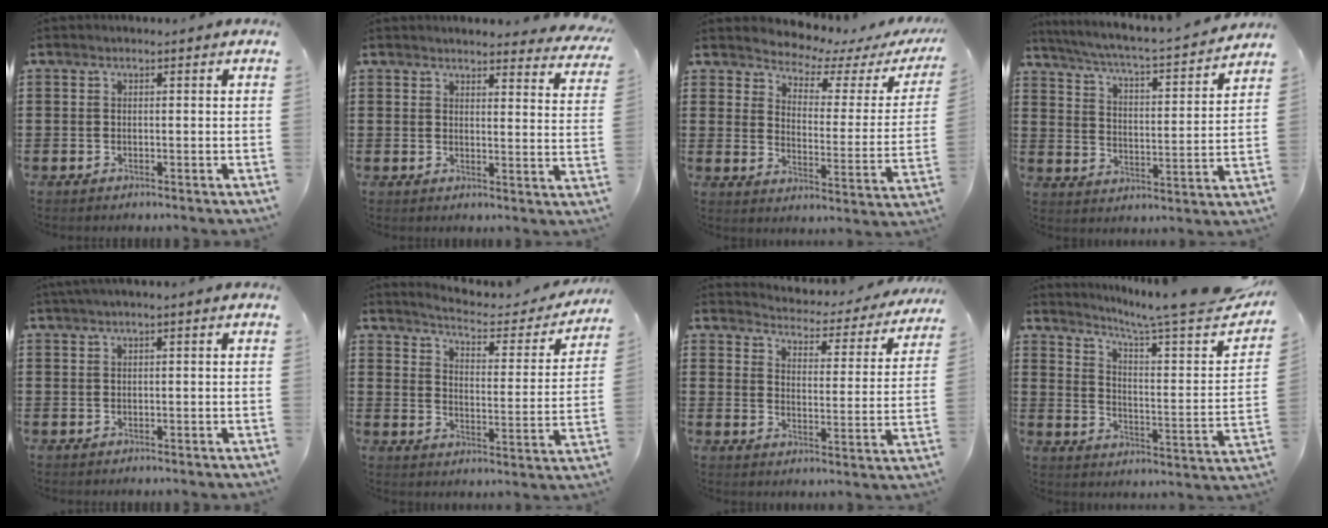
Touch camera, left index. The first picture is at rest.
{"total": 3.5, "force": [3.4, 0.1, 0.8], "torque": [-0.024, -0.017, 0.059]}
{"total": 3.3, "force": [3.1, 0.8, 0.8], "torque": [-0.040, -0.025, 0.045]}
{"total": 3.8, "force": [3.5, -0.5, 1.4], "torque": [-0.050, -0.039, 0.047]}
{"total": 1.1, "force": [0.2, -0.1, 1.0], "torque": [-0.016, -0.005, 0.005]}
{"total": 4.0, "force": [3.7, 0.1, 1.4], "torque": [-0.050, -0.030, 0.055]}
{"total": 3.2, "force": [3.2, 0.1, 0.1], "torque": [-0.027, -0.034, 0.048]}
{"total": 6.5, "force": [5.1, -0.3, 4.0], "torque": [-0.084, -0.048, 0.073]}